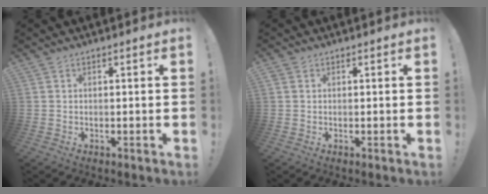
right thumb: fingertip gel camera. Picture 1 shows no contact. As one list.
[{"total": 0.9, "force": [0.4, 0.7, 0.2], "torque": [-0.006, 0.003, 0.007]}]